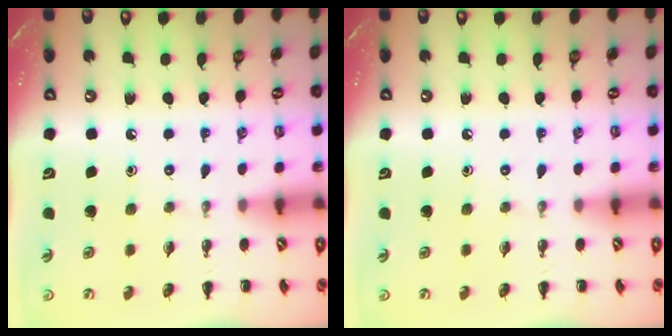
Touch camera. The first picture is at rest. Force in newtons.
{"total": 0.0}